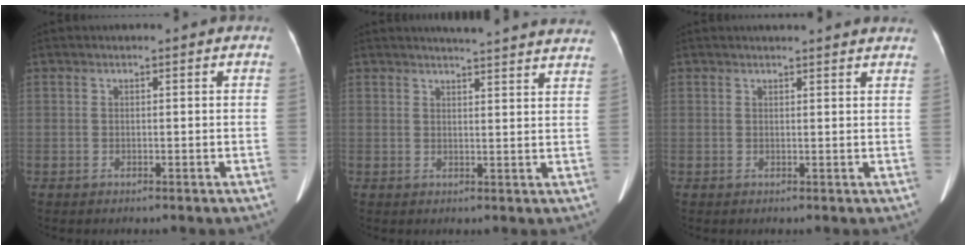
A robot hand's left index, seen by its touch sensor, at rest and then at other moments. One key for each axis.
{"total": 16.7, "fx": 15.9, "fy": 0.7, "fz": 5.2, "tx": -0.063, "ty": -0.025, "tz": 0.181}
{"total": 8.7, "fx": 8.2, "fy": 0.8, "fz": 2.8, "tx": -0.028, "ty": 0.014, "tz": 0.080}